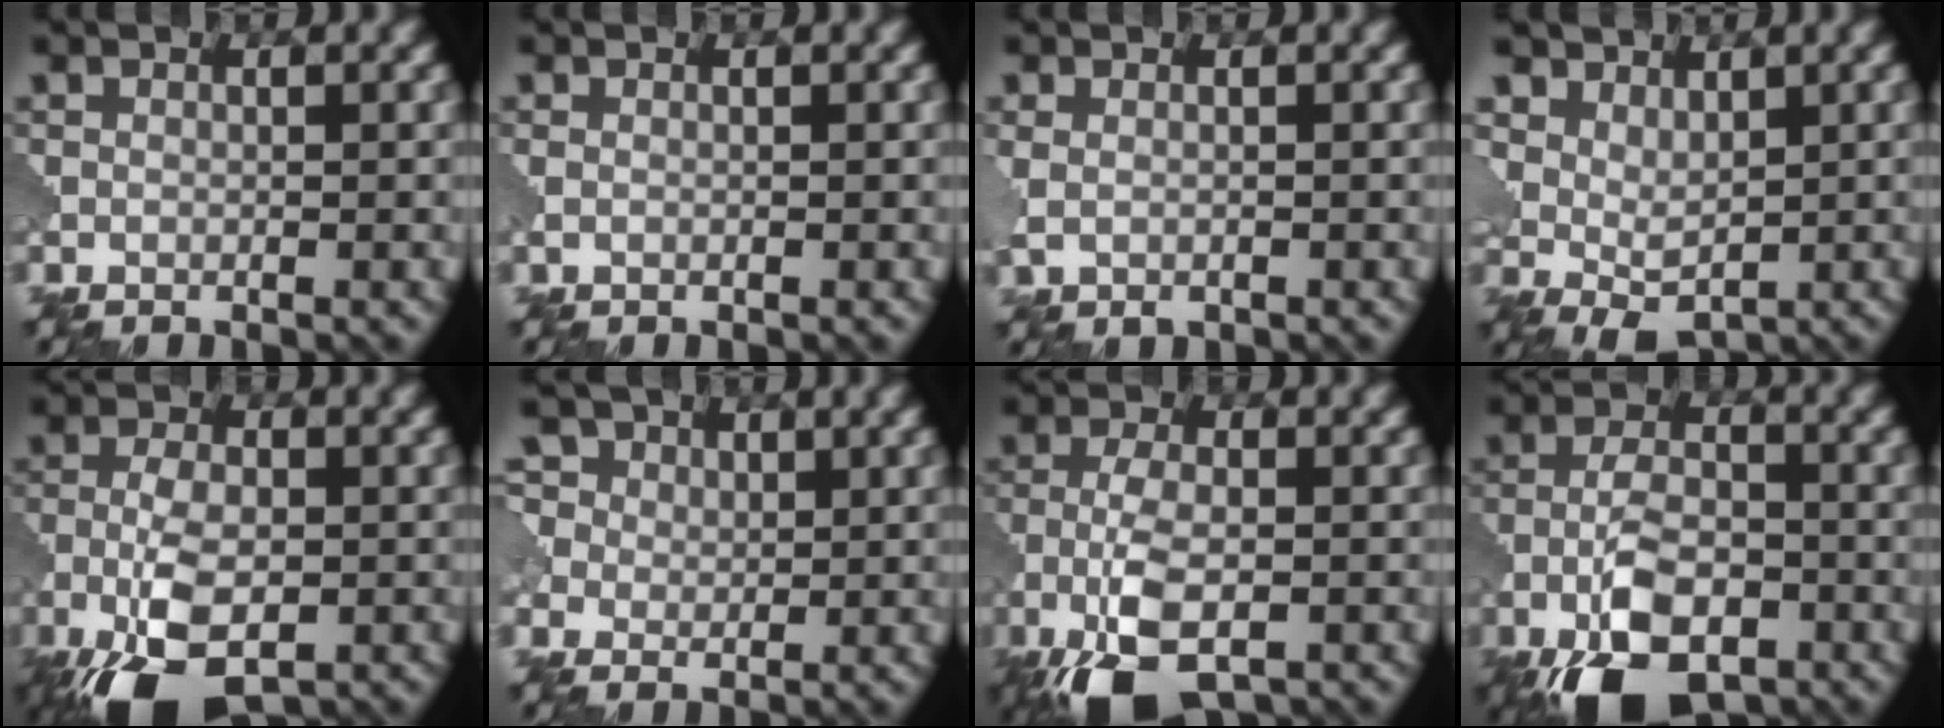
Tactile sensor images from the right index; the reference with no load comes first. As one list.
[{"total": 0.7, "force": [0.2, 0.4, 0.5], "torque": [-0.011, 0.000, 0.006]}, {"total": 1.6, "force": [-0.3, 1.1, 1.1], "torque": [-0.025, -0.007, -0.001]}, {"total": 3.8, "force": [2.1, 2.5, 1.9], "torque": [-0.036, -0.002, 0.031]}, {"total": 9.2, "force": [-4.9, 4.1, 6.6], "torque": [-0.139, -0.016, -0.091]}, {"total": 8.2, "force": [3.6, 6.1, 4.2], "torque": [-0.089, 0.028, 0.035]}, {"total": 8.2, "force": [-4.6, 3.3, 6.0], "torque": [-0.127, -0.011, -0.091]}, {"total": 9.5, "force": [-5.3, 4.3, 6.5], "torque": [-0.129, -0.008, -0.106]}]